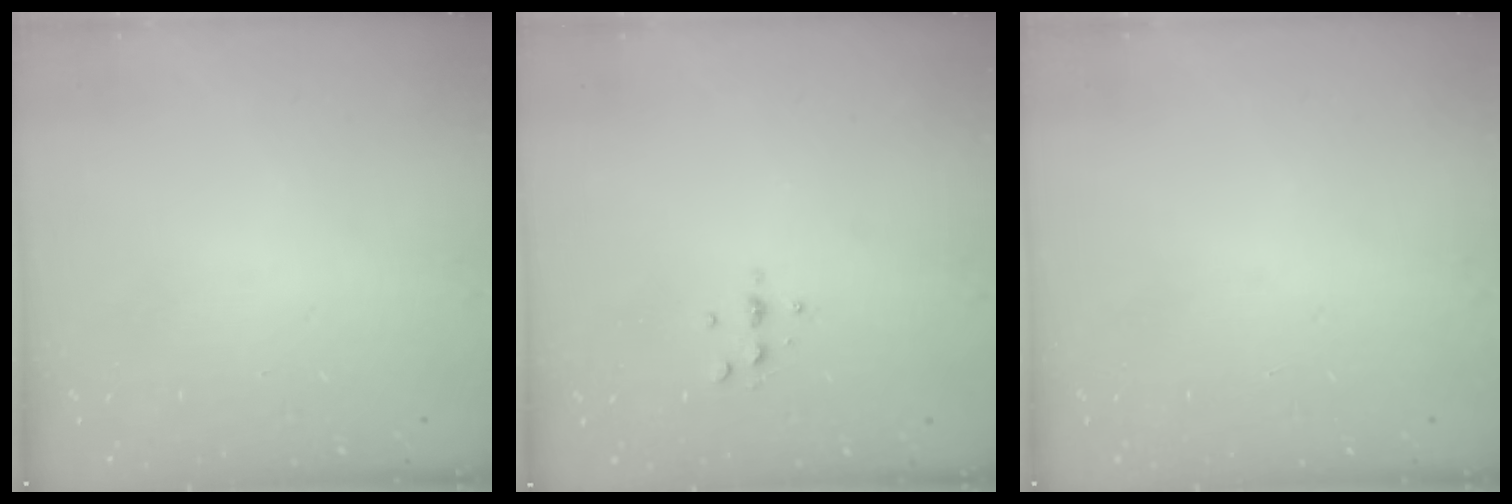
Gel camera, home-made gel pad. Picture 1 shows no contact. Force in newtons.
{"total": 3.3, "press": 3.2, "slide": 0.4}
{"total": 0.0}